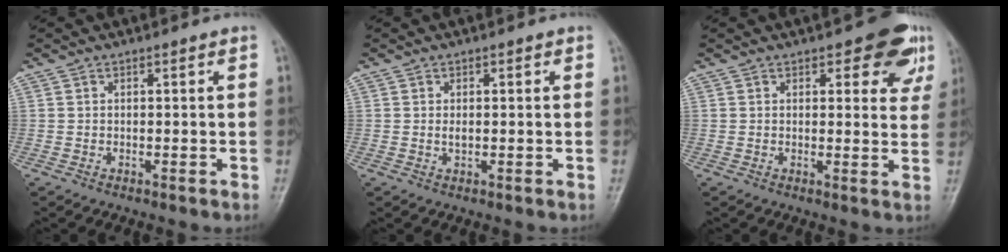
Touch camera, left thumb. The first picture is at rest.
{"total": 1.1, "force": [0.1, 0.7, 0.9], "torque": [-0.012, -0.001, 0.001]}
{"total": 8.1, "force": [4.5, 3.8, 5.5], "torque": [-0.024, -0.015, 0.049]}